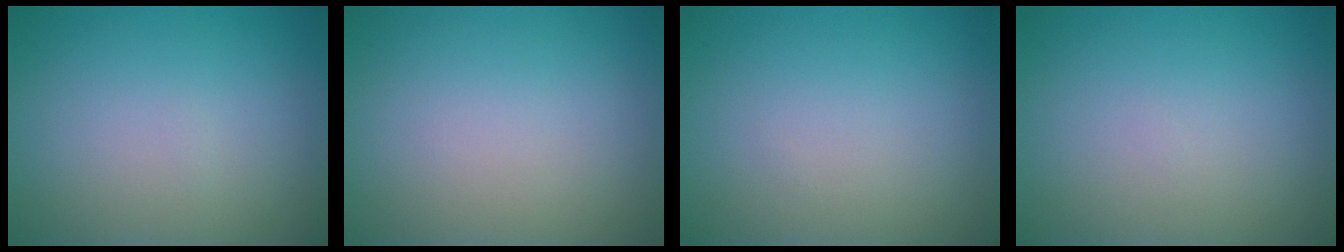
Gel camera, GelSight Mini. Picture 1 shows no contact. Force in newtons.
{"total": 0.0}
{"total": 0.0}
{"total": 0.0}